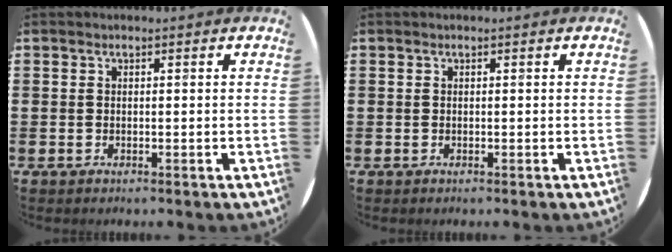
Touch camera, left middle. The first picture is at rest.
{"total": 0.0}